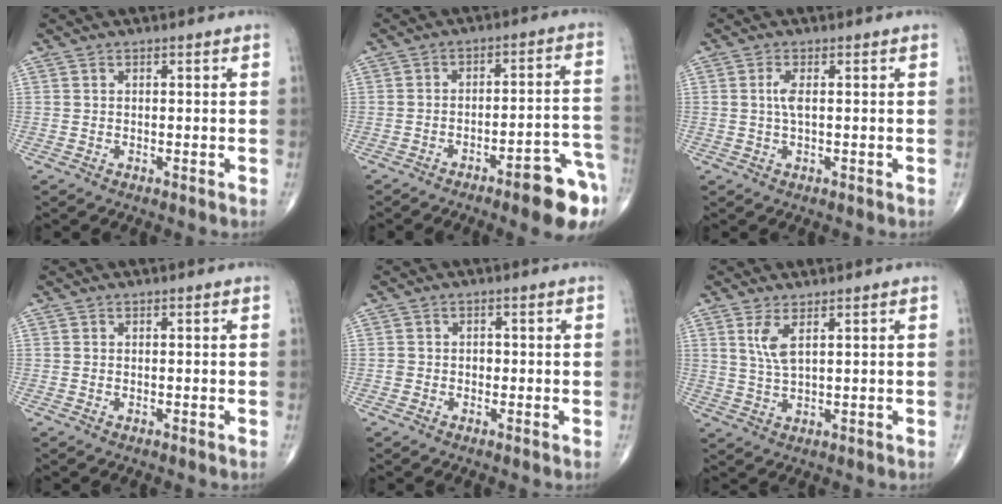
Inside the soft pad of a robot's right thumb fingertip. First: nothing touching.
{"total": 11.9, "force": [-7.0, 2.2, 9.3], "torque": [-0.104, 0.056, -0.090]}
{"total": 2.2, "force": [0.2, 0.5, 2.1], "torque": [-0.054, 0.001, 0.006]}
{"total": 0.0}
{"total": 1.6, "force": [-0.3, 1.4, 0.7], "torque": [-0.004, 0.005, -0.006]}
{"total": 4.0, "force": [1.8, 1.0, 3.5], "torque": [-0.077, -0.014, 0.045]}